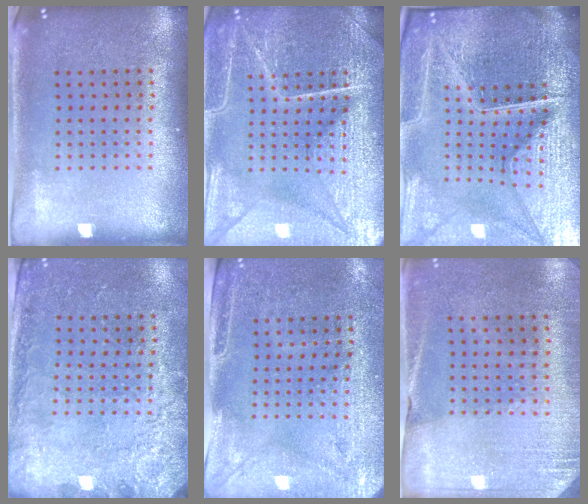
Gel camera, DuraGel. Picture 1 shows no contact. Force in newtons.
{"total": 7.3, "press": 7.2, "slide": 0.9}
{"total": 7.1, "press": 6.3, "slide": 3.4}
{"total": 2.6, "press": 2.3, "slide": 1.2}
{"total": 2.9, "press": 2.4, "slide": 1.5}
{"total": 2.7, "press": 2.6, "slide": 0.9}